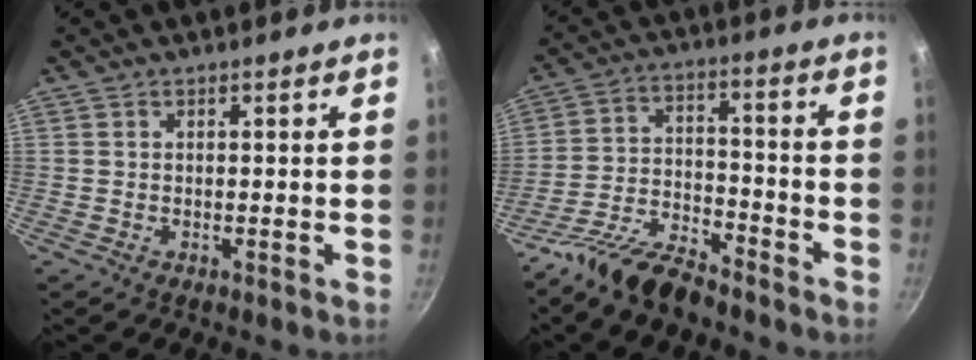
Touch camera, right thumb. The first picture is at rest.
{"total": 9.5, "force": [-6.8, 2.6, 6.1], "torque": [-0.129, 0.029, -0.139]}